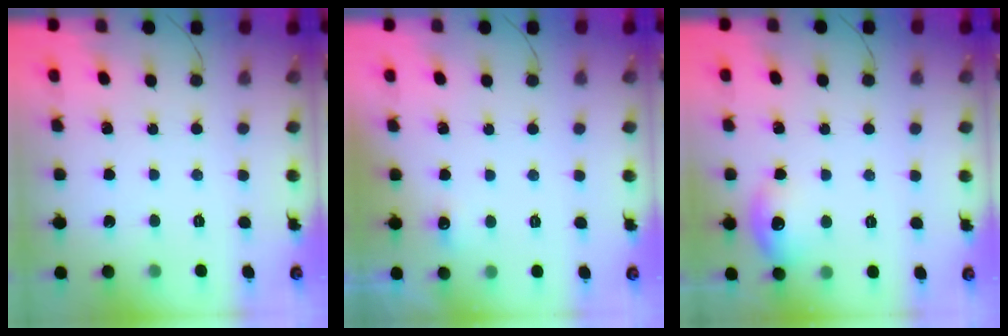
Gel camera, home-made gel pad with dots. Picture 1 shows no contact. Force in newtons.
{"total": 6.6, "press": 3.0, "slide": 5.9}
{"total": 10.1, "press": 8.3, "slide": 5.8}